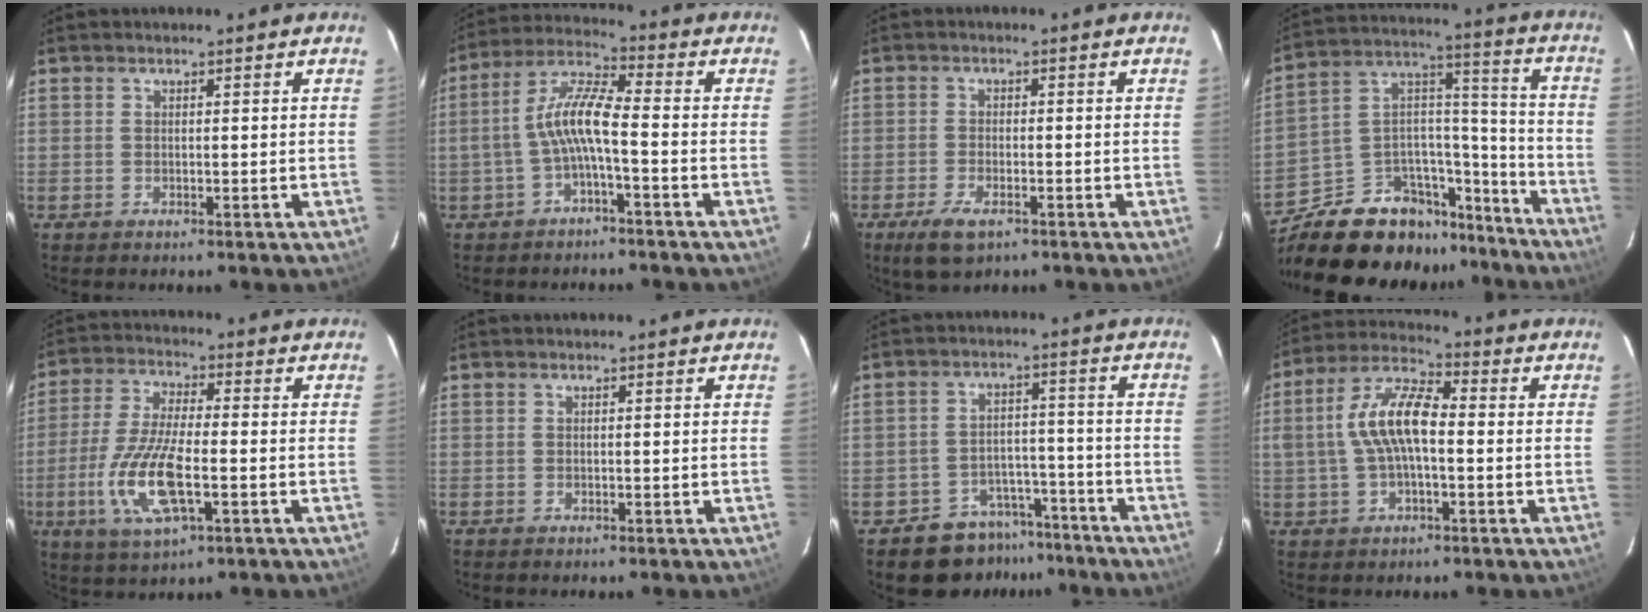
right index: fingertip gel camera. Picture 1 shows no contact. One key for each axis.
{"total": 7.5, "fx": -2.2, "fy": 1.0, "fz": 7.1, "tx": -0.166, "ty": 0.018, "tz": -0.042}
{"total": 5.6, "fx": -3.4, "fy": 2.3, "fz": 3.8, "tx": -0.096, "ty": -0.013, "tz": -0.062}
{"total": 21.1, "fx": -16.9, "fy": 10.4, "fz": 7.1, "tx": -0.145, "ty": 0.078, "tz": -0.253}
{"total": 13.1, "fx": -3.7, "fy": 4.1, "fz": 11.9, "tx": -0.254, "ty": -0.011, "tz": -0.071}
{"total": 0.0}
{"total": 8.6, "fx": -6.4, "fy": 5.6, "fz": 0.9, "tx": -0.021, "ty": 0.038, "tz": -0.085}
{"total": 10.6, "fx": -0.4, "fy": 4.5, "fz": 9.6, "tx": -0.197, "ty": 0.019, "tz": -0.011}